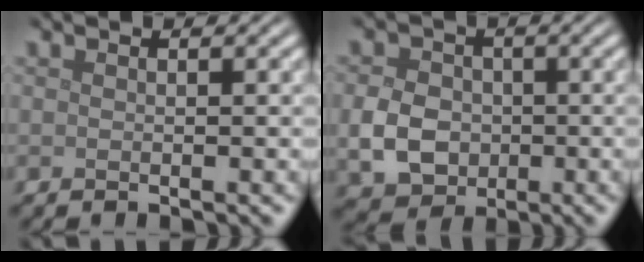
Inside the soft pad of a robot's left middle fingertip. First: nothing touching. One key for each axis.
{"total": 4.9, "fx": -0.8, "fy": 4.0, "fz": 2.7, "tx": -0.056, "ty": -0.001, "tz": -0.022}